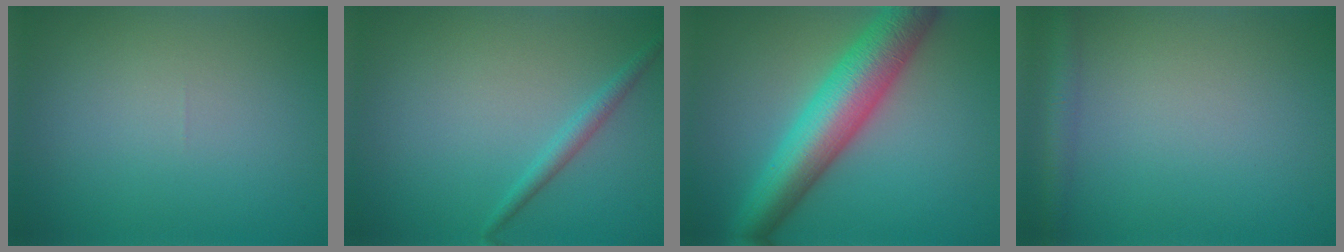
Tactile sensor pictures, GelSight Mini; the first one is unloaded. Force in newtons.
{"total": 1.5, "press": 1.5, "slide": 0.1}
{"total": 8.5, "press": 8.5, "slide": 0.1}
{"total": 2.1, "press": 2.1, "slide": 0.1}